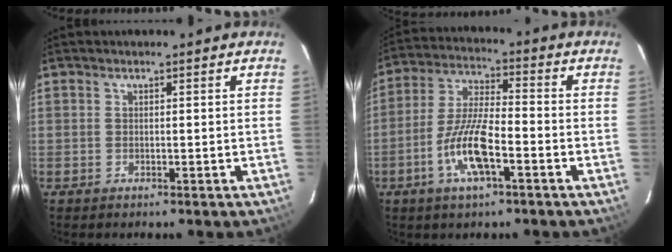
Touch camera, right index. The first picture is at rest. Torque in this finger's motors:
{"motor_torque": [0.82, -0.64, 0.71, 0.09]}